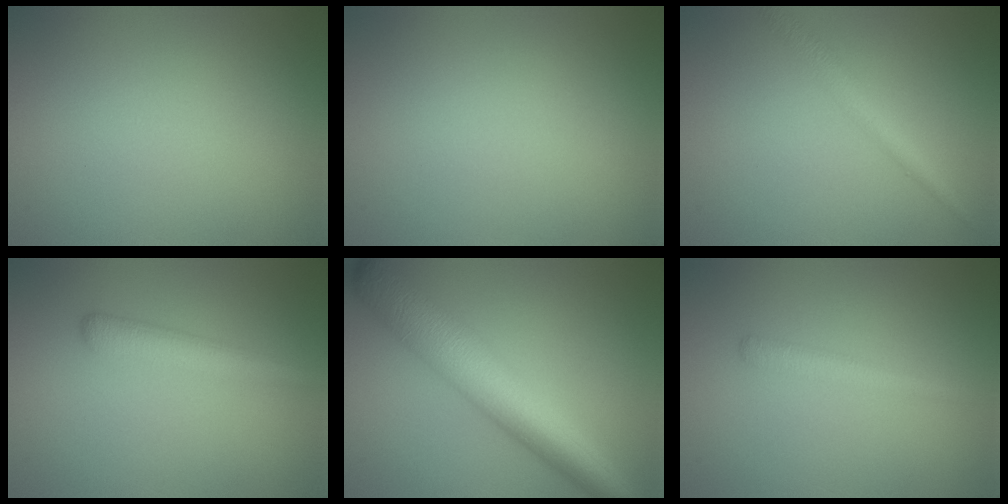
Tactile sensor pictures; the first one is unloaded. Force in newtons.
{"total": 0.0}
{"total": 2.3, "press": 2.3, "slide": 0.1}
{"total": 2.9, "press": 2.9, "slide": 0.1}
{"total": 8.4, "press": 8.4, "slide": 0.2}
{"total": 1.7, "press": 1.7, "slide": 0.1}